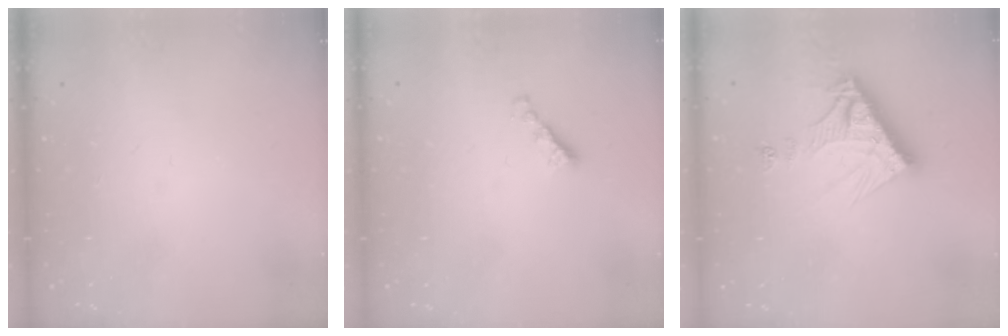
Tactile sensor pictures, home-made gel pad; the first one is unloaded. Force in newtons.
{"total": 2.2, "press": 2.1, "slide": 0.5}
{"total": 11.2, "press": 11.2, "slide": 1.0}